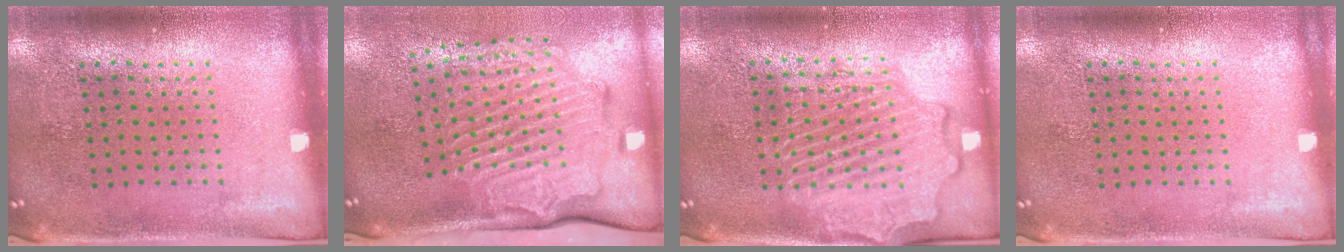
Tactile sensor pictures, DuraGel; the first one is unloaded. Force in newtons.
{"total": 3.1, "press": 2.2, "slide": 2.1}
{"total": 2.6, "press": 2.6, "slide": 0.3}
{"total": 0.0}